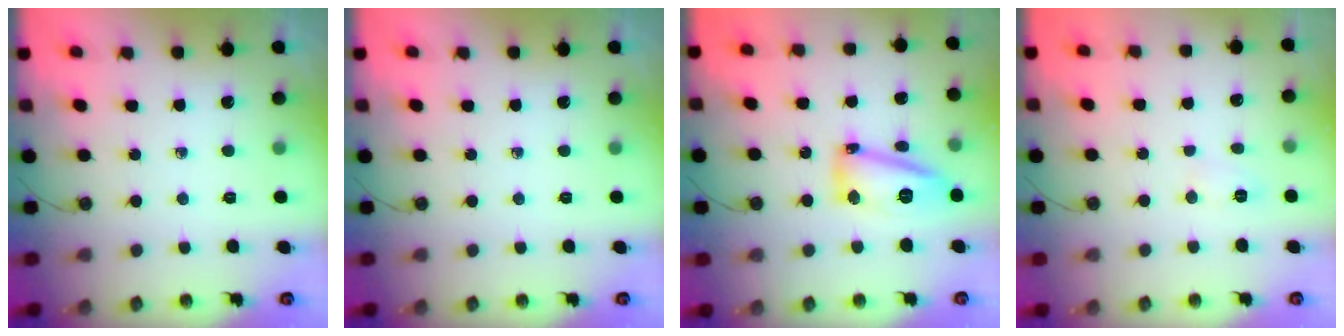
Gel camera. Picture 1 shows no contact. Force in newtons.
{"total": 0.0}
{"total": 20.4, "press": 16.7, "slide": 11.6}
{"total": 9.1, "press": 5.5, "slide": 7.3}